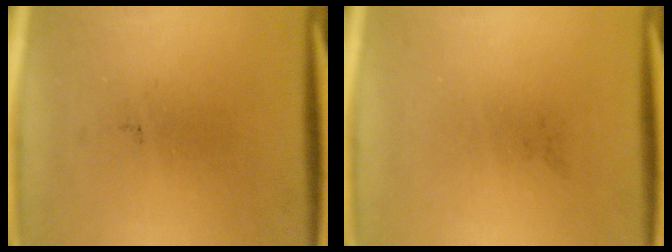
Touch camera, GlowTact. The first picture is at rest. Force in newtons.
{"total": 0.0}